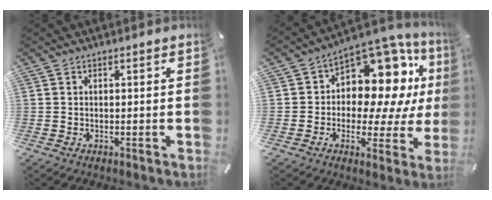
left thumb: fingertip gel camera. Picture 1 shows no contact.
{"total": 14.7, "force": [5.0, 9.4, 10.1], "torque": [-0.142, -0.056, 0.086]}